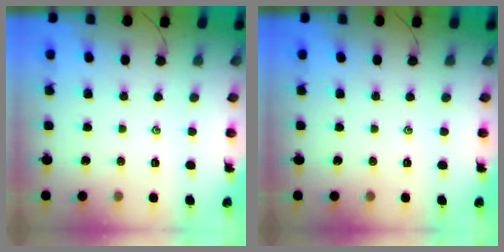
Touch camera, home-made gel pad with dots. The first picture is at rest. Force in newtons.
{"total": 0.0}